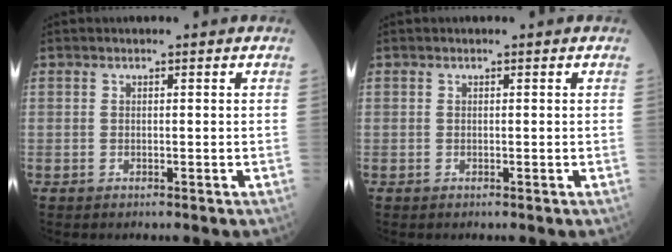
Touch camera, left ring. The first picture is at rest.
{"total": 0.0}